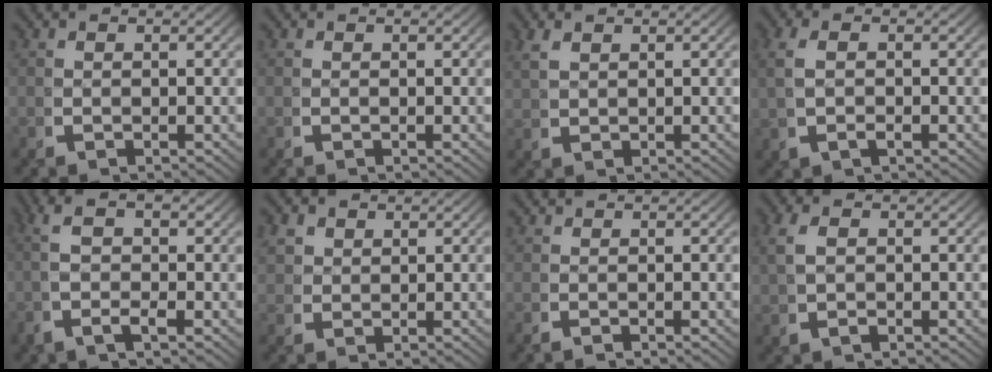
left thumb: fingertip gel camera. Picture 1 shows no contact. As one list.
[{"total": 0.0}, {"total": 1.7, "force": [1.4, 0.5, 0.7], "torque": [-0.014, 0.005, 0.037]}, {"total": 2.5, "force": [0.3, 1.3, 2.2], "torque": [-0.054, 0.002, 0.009]}, {"total": 3.7, "force": [0.4, 1.4, 3.4], "torque": [-0.076, 0.005, 0.000]}, {"total": 2.4, "force": [1.6, 1.6, 0.8], "torque": [-0.017, -0.003, 0.035]}, {"total": 0.0}, {"total": 2.3, "force": [0.5, 1.4, 1.7], "torque": [-0.042, 0.000, 0.013]}]